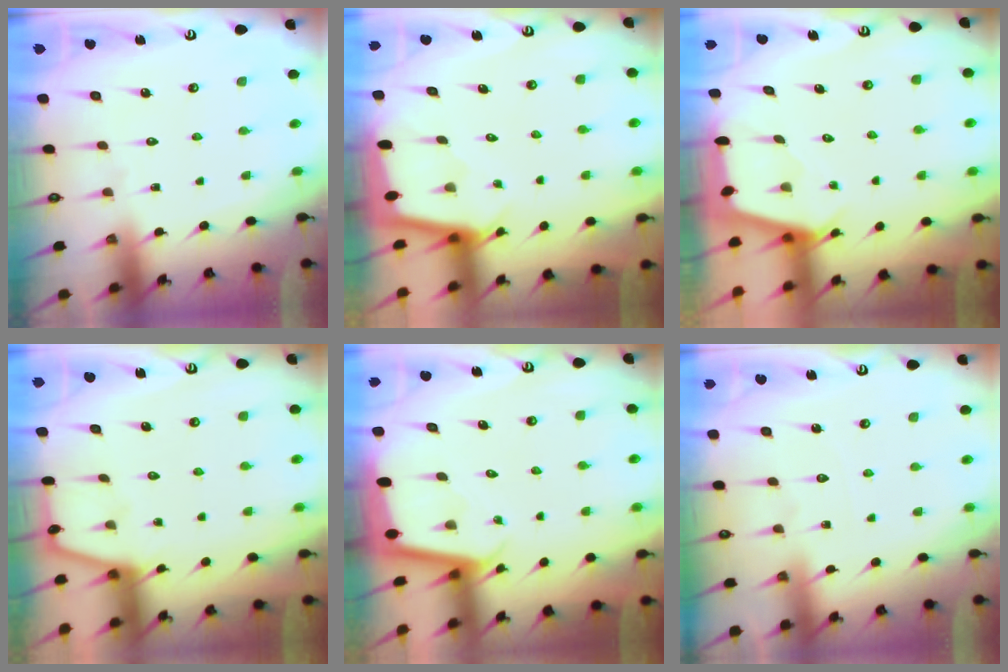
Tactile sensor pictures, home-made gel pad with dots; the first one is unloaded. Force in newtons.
{"total": 1.9, "press": 1.9, "slide": 0.2}
{"total": 2.5, "press": 2.5, "slide": 0.3}
{"total": 1.6, "press": 1.6, "slide": 0.3}
{"total": 1.8, "press": 1.7, "slide": 0.2}
{"total": 3.6, "press": 3.5, "slide": 0.6}